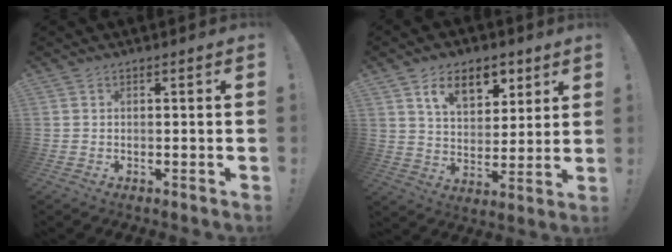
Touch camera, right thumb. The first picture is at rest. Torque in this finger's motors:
{"motor_torque": [0.61, 2.15, 0.16, 0.16, 0.27]}